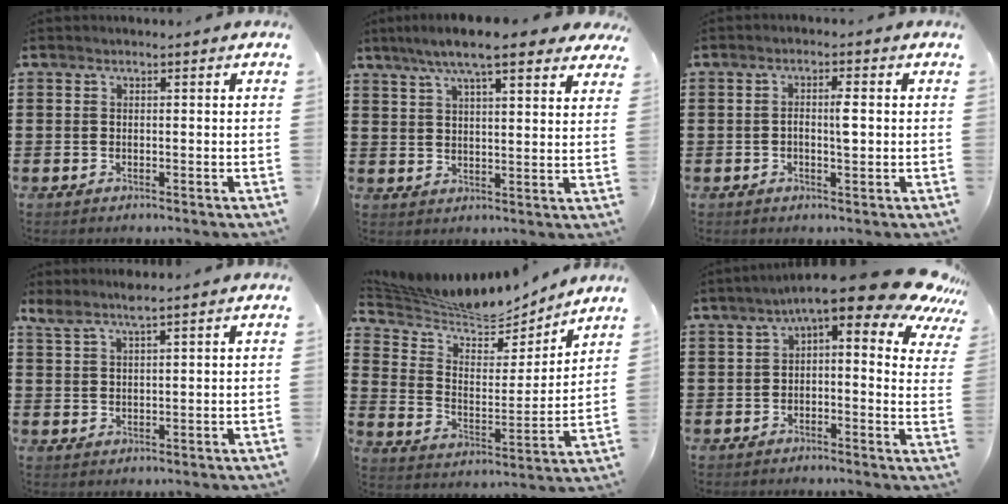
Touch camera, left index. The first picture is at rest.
{"total": 8.7, "force": [6.8, 1.4, 5.1], "torque": [-0.111, -0.010, 0.121]}
{"total": 2.8, "force": [0.0, 0.7, 2.7], "torque": [-0.051, 0.000, 0.000]}
{"total": 3.1, "force": [2.6, 0.0, 1.7], "torque": [-0.040, -0.001, 0.047]}
{"total": 7.4, "force": [7.1, 1.4, 1.5], "torque": [-0.069, -0.051, 0.122]}
{"total": 9.1, "force": [6.3, 1.2, 6.5], "torque": [-0.114, -0.039, 0.100]}